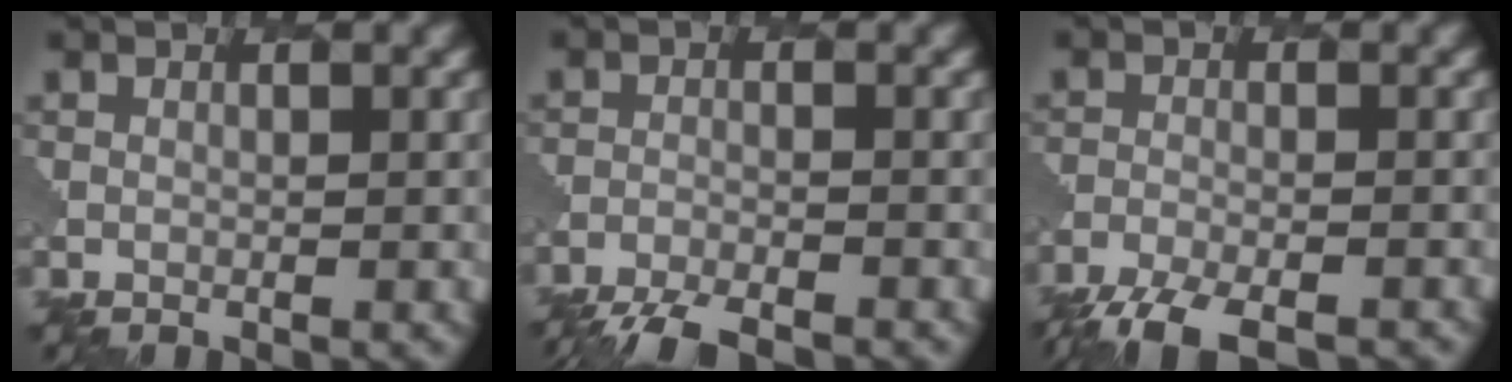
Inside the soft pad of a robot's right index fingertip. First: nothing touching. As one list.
[{"total": 6.1, "force": [-5.9, 0.9, 1.6], "torque": [-0.038, -0.018, -0.094]}, {"total": 7.2, "force": [-6.4, 1.5, 2.9], "torque": [-0.058, -0.025, -0.106]}]